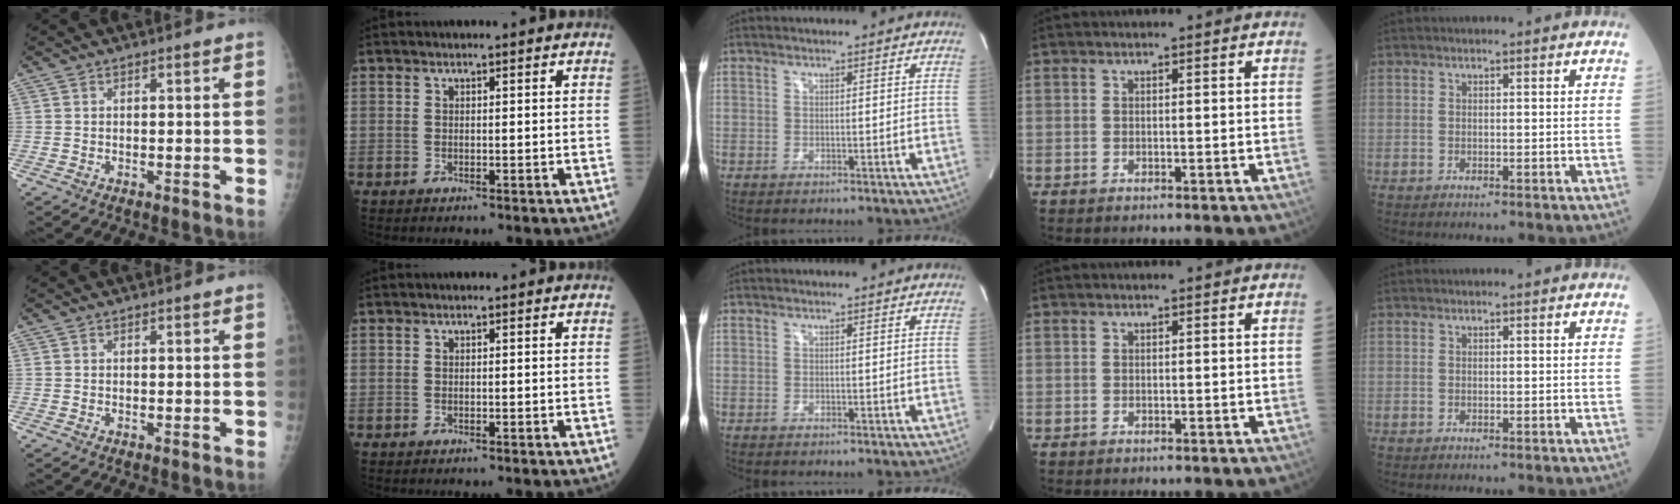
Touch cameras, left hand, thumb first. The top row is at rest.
{}